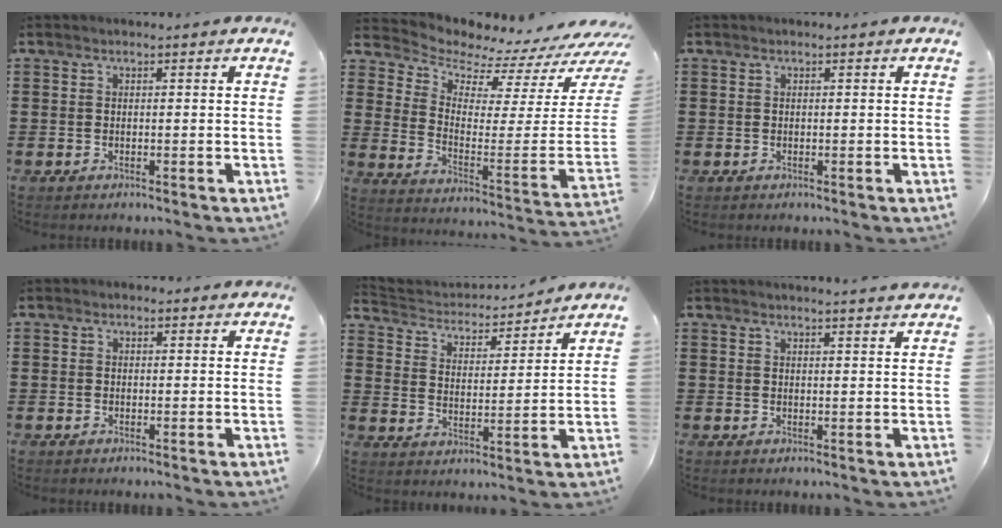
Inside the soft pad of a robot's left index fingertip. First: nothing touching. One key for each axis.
{"total": 4.4, "fx": 4.1, "fy": 1.4, "fz": 0.7, "tx": -0.032, "ty": -0.066, "tz": 0.064}
{"total": 0.0}
{"total": 0.8, "fx": 0.1, "fy": 0.8, "fz": 0.2, "tx": -0.006, "ty": 0.007, "tz": 0.002}
{"total": 3.1, "fx": 3.0, "fy": 0.7, "fz": 0.1, "tx": -0.024, "ty": -0.026, "tz": 0.044}
{"total": 1.9, "fx": 1.9, "fy": -0.3, "fz": 0.3, "tx": -0.008, "ty": -0.004, "tz": 0.037}